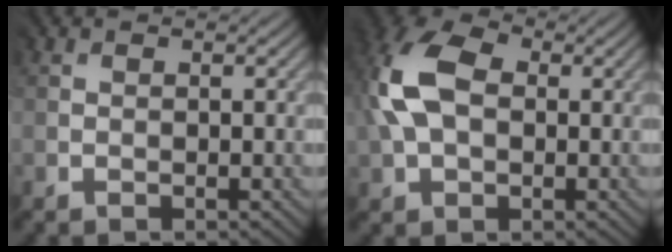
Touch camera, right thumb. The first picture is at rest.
{"total": 10.6, "force": [1.5, 7.3, 7.5], "torque": [-0.194, 0.012, 0.020]}